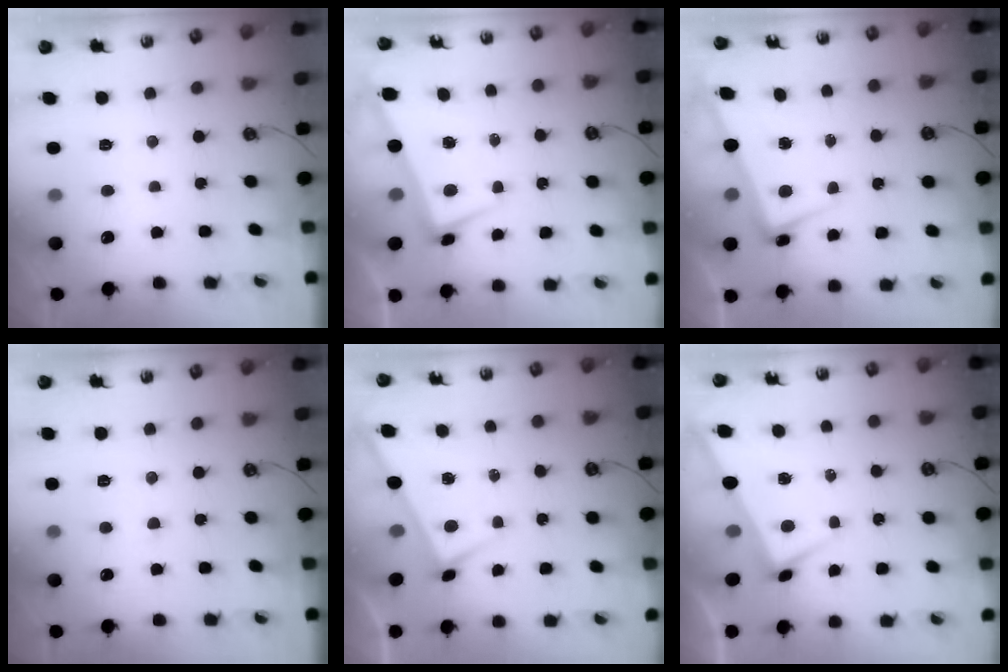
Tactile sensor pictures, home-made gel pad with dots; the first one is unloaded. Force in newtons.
{"total": 1.8, "press": 0.9, "slide": 1.6}
{"total": 2.3, "press": 2.2, "slide": 0.8}
{"total": 2.2, "press": 2.1, "slide": 0.6}
{"total": 3.0, "press": 3.0, "slide": 0.1}
{"total": 2.7, "press": 2.7, "slide": 0.2}